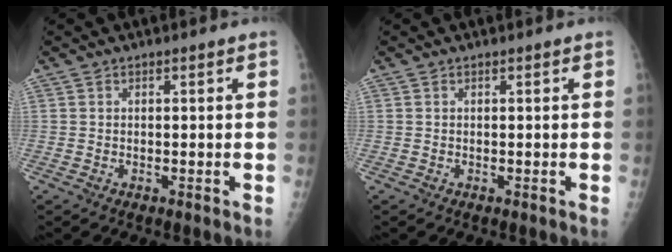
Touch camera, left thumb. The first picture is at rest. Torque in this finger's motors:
{"motor_torque": [0.02, 0.02, -0.01, -0.03, 0.00]}